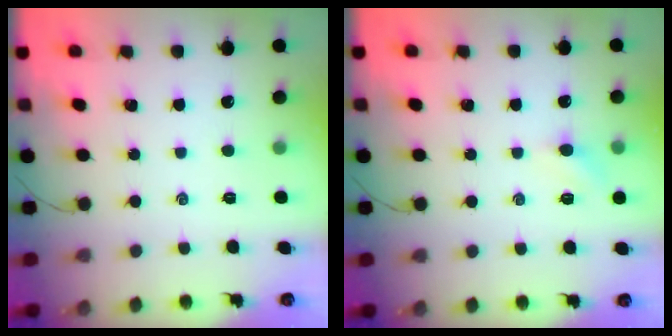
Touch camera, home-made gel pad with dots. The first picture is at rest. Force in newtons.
{"total": 4.6, "press": 4.3, "slide": 1.4}